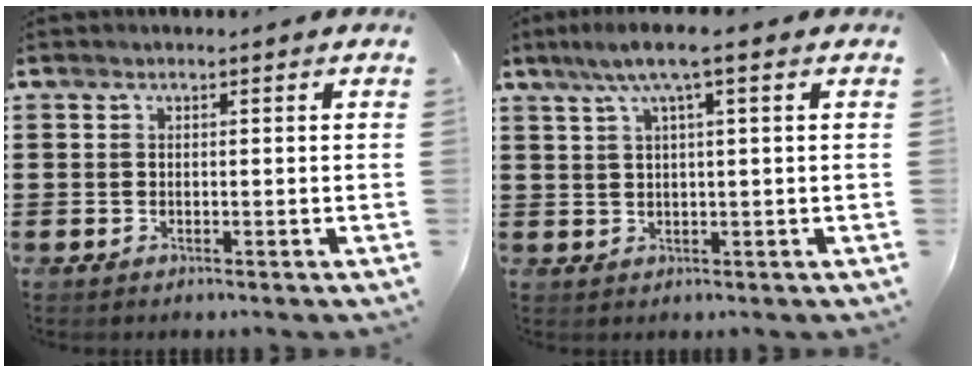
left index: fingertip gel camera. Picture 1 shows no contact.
{"total": 4.9, "force": [2.1, 0.2, 4.4], "torque": [-0.089, 0.004, 0.034]}